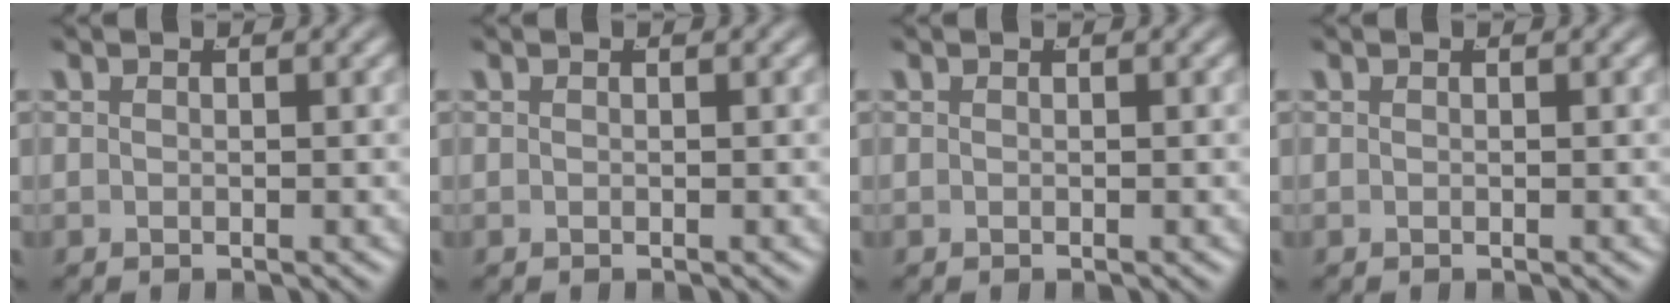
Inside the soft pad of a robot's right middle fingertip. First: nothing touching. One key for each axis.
{"total": 0.0}
{"total": 0.0}
{"total": 0.0}